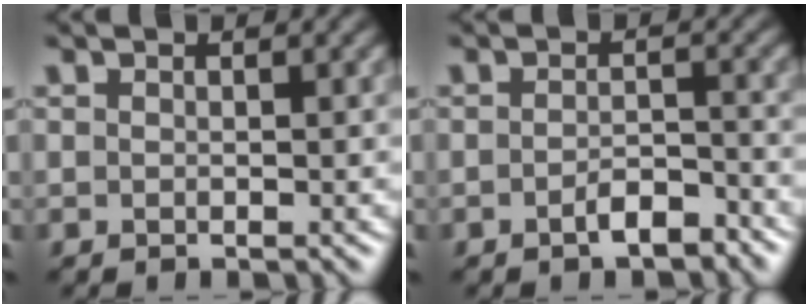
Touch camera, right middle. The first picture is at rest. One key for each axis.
{"total": 2.3, "fx": -1.3, "fy": 0.9, "fz": 1.7, "tx": -0.031, "ty": 0.008, "tz": -0.023}